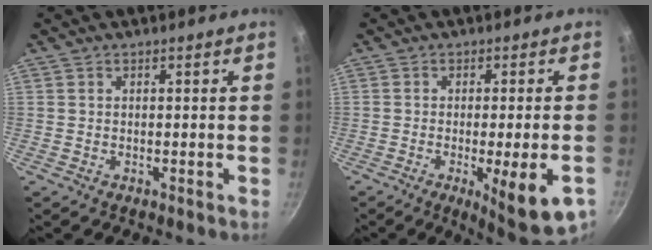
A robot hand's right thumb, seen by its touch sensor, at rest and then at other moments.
{"total": 11.7, "force": [-4.3, 1.9, 10.7], "torque": [-0.141, -0.003, -0.055]}